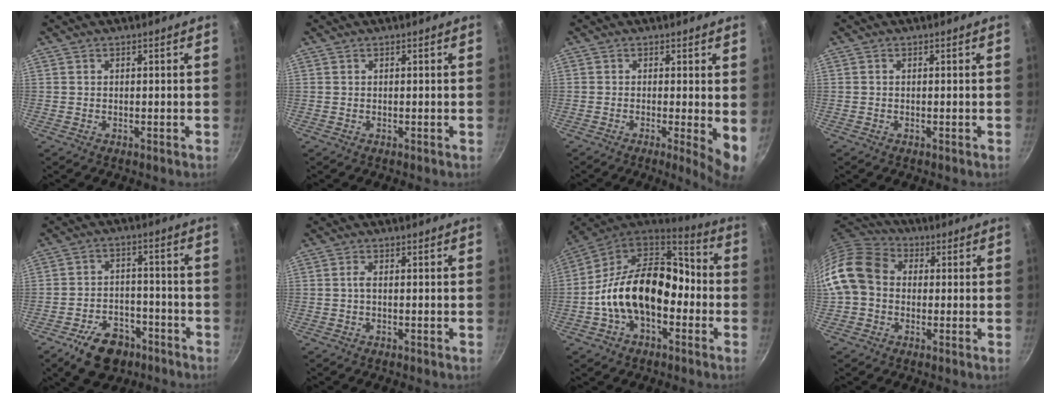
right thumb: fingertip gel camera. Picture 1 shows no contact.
{"total": 0.0}
{"total": 6.1, "force": [-0.4, 1.1, 5.9], "torque": [-0.079, -0.013, -0.005]}
{"total": 0.0}
{"total": 11.0, "force": [-7.0, 6.6, 5.4], "torque": [-0.067, 0.053, -0.107]}
{"total": 1.2, "force": [-0.2, 0.3, 1.2], "torque": [-0.030, 0.004, -0.005]}
{"total": 20.3, "force": [-3.5, 13.0, 15.2], "torque": [-0.230, 0.059, -0.073]}
{"total": 12.3, "force": [0.1, 9.9, 7.3], "torque": [-0.114, 0.028, -0.018]}